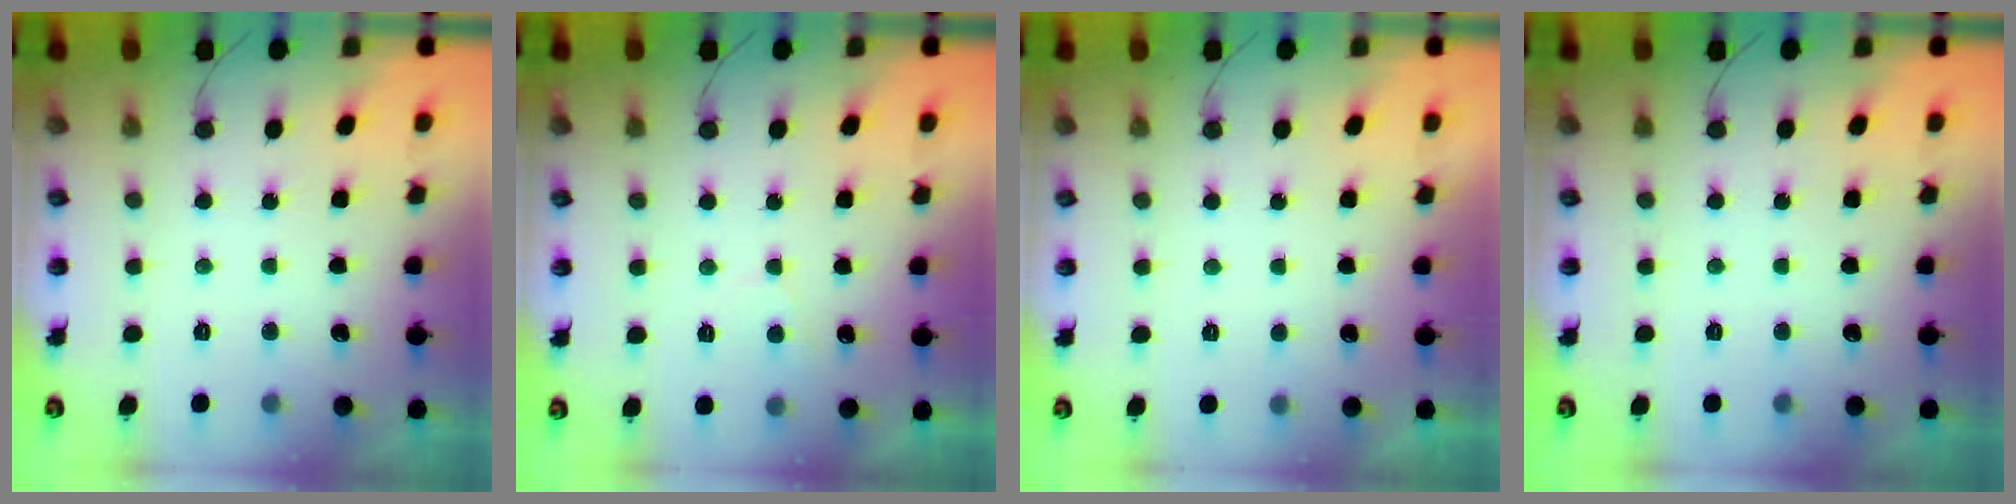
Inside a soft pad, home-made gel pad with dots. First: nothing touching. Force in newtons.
{"total": 2.7, "press": 2.7, "slide": 0.3}
{"total": 0.8, "press": 0.7, "slide": 0.4}
{"total": 0.0}